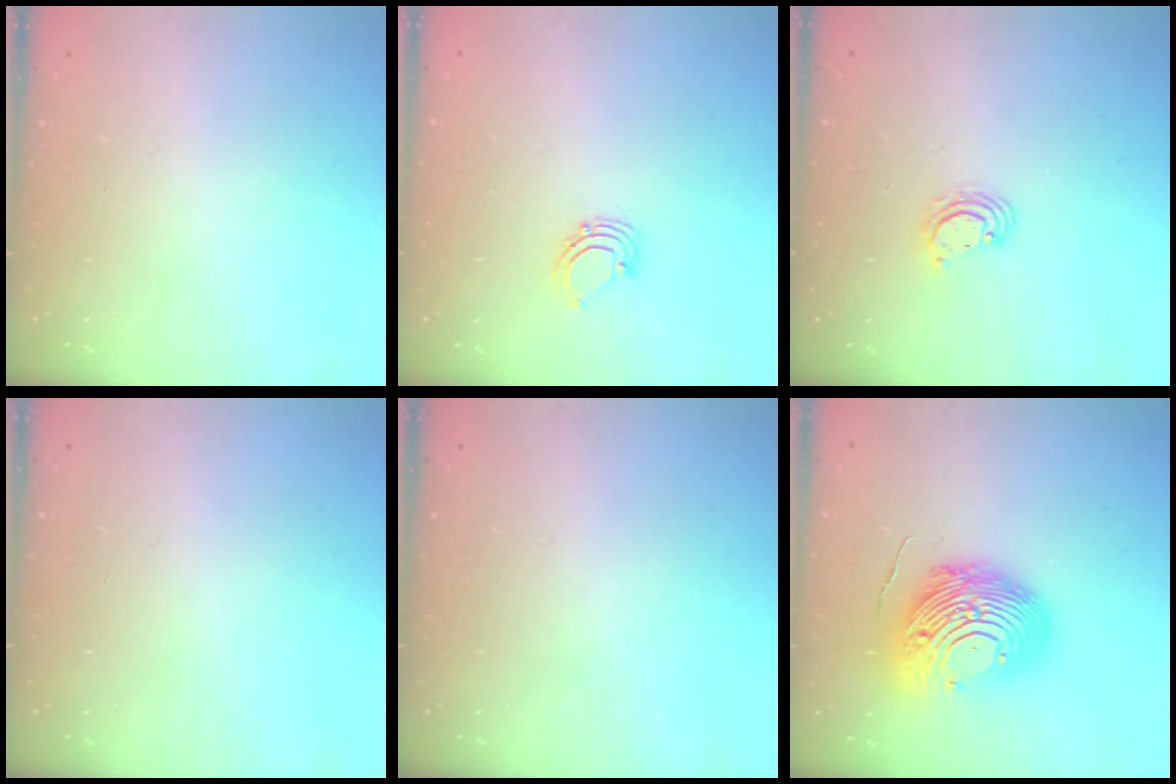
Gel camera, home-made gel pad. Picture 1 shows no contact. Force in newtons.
{"total": 2.9, "press": 2.9, "slide": 0.2}
{"total": 3.6, "press": 3.6, "slide": 0.2}
{"total": 0.0}
{"total": 0.0}
{"total": 17.6, "press": 17.5, "slide": 2.2}